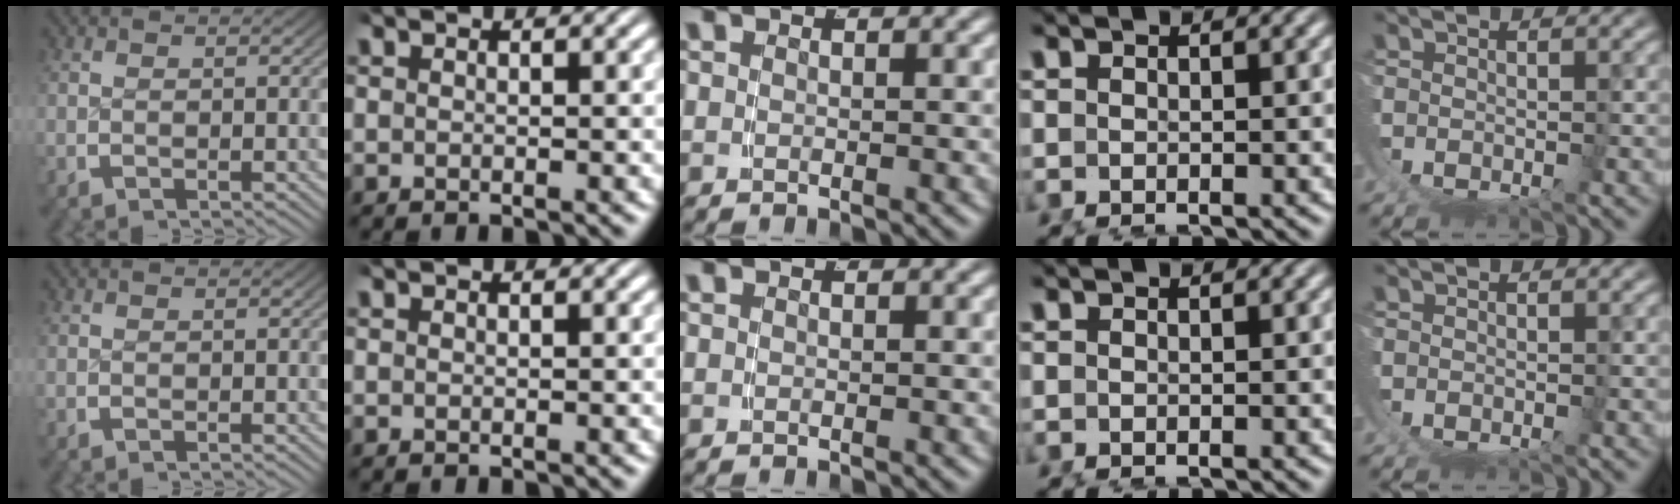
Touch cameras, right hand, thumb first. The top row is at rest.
{}